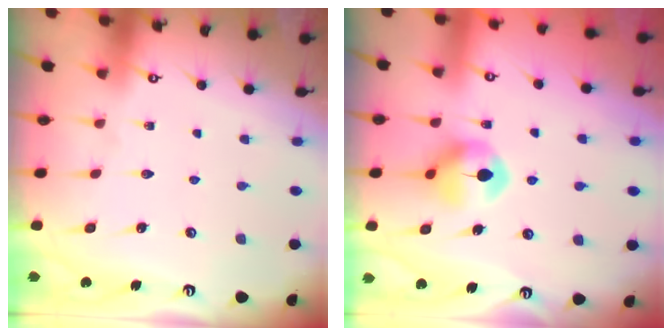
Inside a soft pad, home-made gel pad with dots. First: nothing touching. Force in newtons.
{"total": 7.4, "press": 7.4, "slide": 0.5}